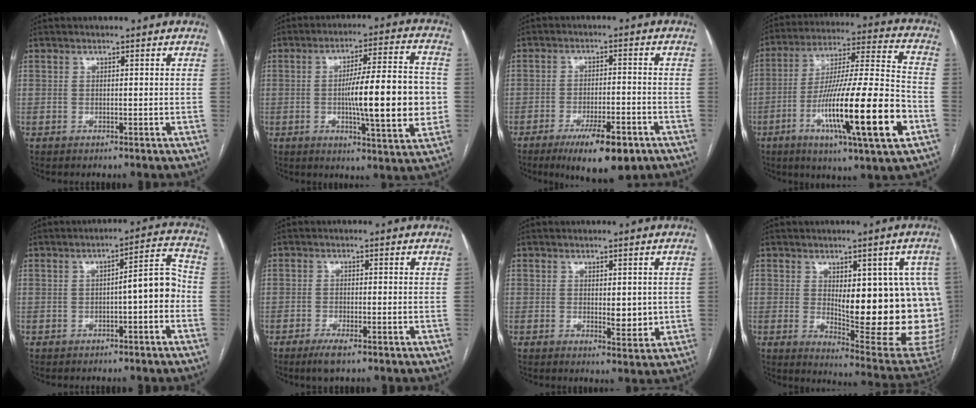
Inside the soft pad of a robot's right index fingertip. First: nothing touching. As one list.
[{"total": 15.6, "force": [-1.4, 1.8, 15.4], "torque": [-0.235, 0.006, -0.022]}, {"total": 10.3, "force": [-6.2, 2.7, 7.7], "torque": [-0.121, -0.012, -0.092]}, {"total": 22.5, "force": [-7.9, 1.0, 21.0], "torque": [-0.352, -0.022, -0.134]}, {"total": 6.3, "force": [-1.4, 1.1, 6.0], "torque": [-0.075, 0.028, -0.022]}, {"total": 3.1, "force": [-2.1, 0.5, 2.2], "torque": [-0.044, -0.004, -0.037]}, {"total": 3.6, "force": [0.2, 1.7, 3.2], "torque": [-0.048, -0.010, 0.008]}, {"total": 19.2, "force": [0.2, 5.3, 18.4], "torque": [-0.182, 0.004, 0.024]}]